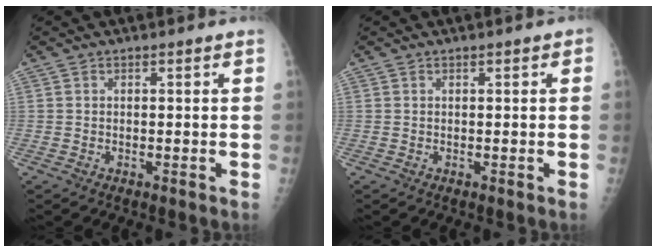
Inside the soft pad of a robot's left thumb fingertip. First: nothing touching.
{"total": 0.9, "force": [0.3, 0.4, 0.7], "torque": [-0.008, 0.002, 0.002]}